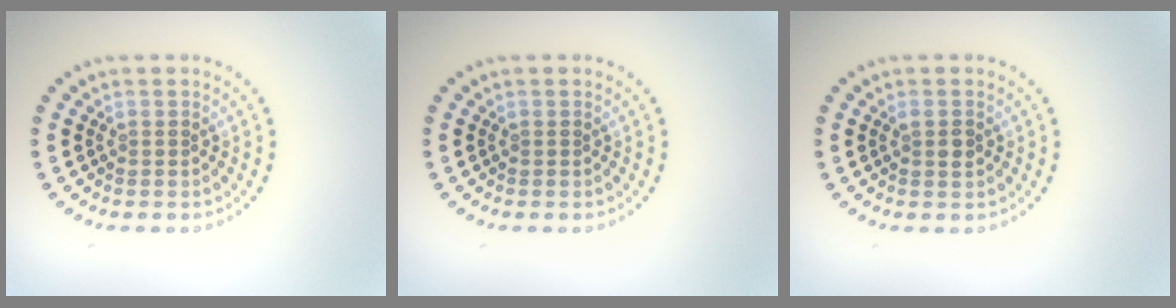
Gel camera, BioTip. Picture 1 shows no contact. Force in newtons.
{"total": 0.0}
{"total": 1.1, "press": 1.0, "slide": 0.4}